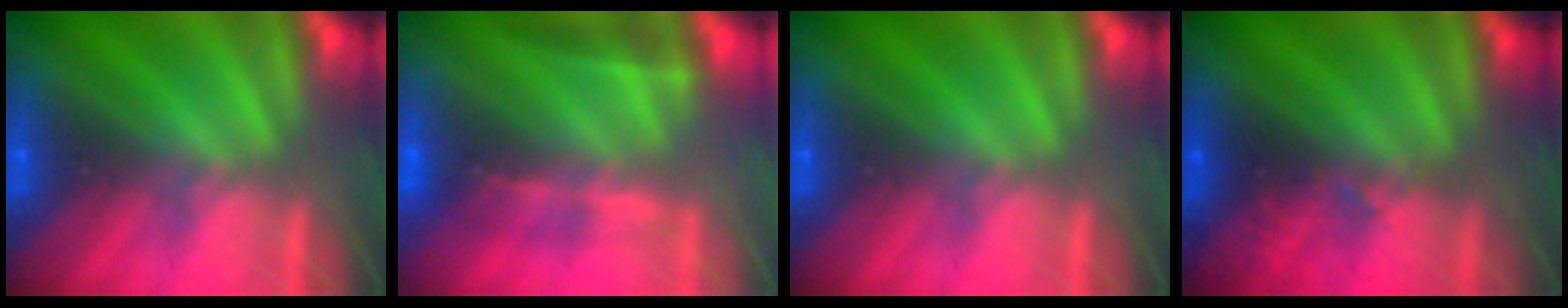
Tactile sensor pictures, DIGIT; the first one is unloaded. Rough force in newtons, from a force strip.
{"total": 2.4}
{"total": 0.0}
{"total": 2.9}